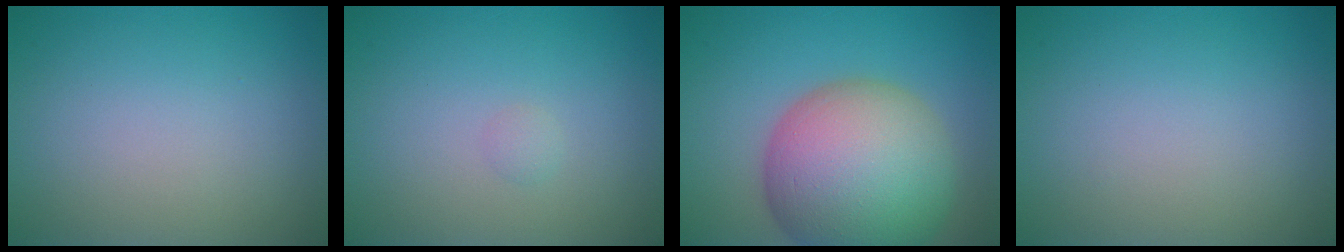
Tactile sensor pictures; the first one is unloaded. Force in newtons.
{"total": 0.6, "press": 0.6, "slide": 0.0}
{"total": 13.4, "press": 13.4, "slide": 0.9}
{"total": 0.0}